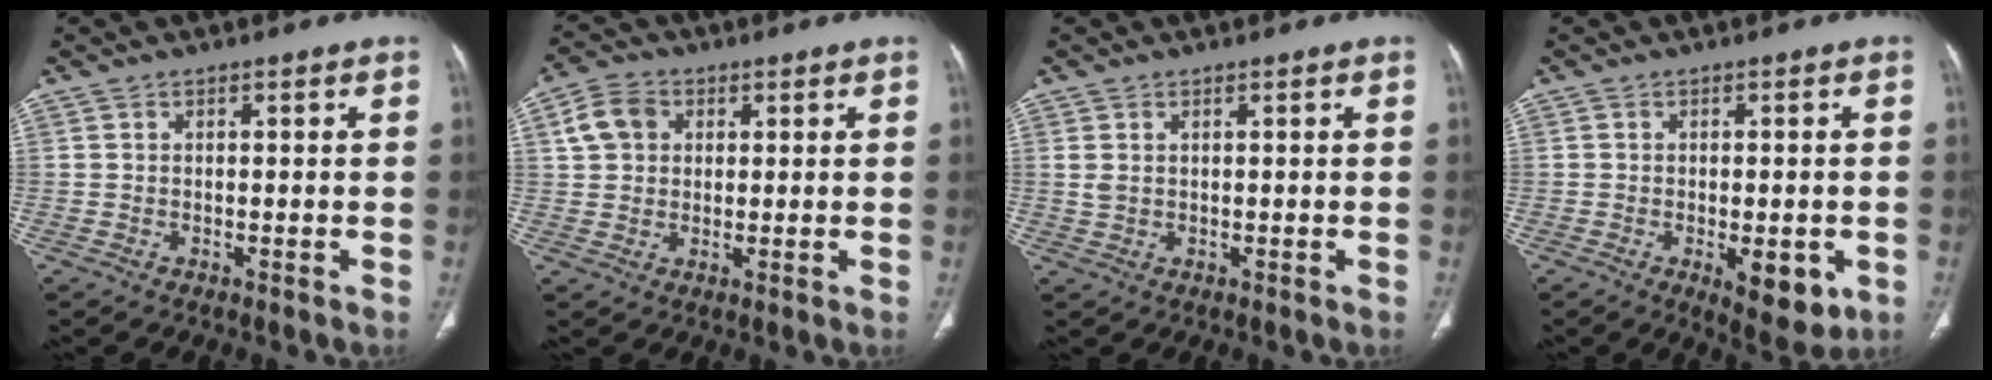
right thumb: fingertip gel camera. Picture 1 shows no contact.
{"total": 6.5, "force": [1.9, 5.2, 3.4], "torque": [-0.053, 0.007, 0.033]}
{"total": 1.7, "force": [0.5, 1.0, 1.2], "torque": [-0.033, 0.008, 0.019]}
{"total": 8.1, "force": [-2.5, 3.5, 6.8], "torque": [-0.078, -0.009, -0.023]}